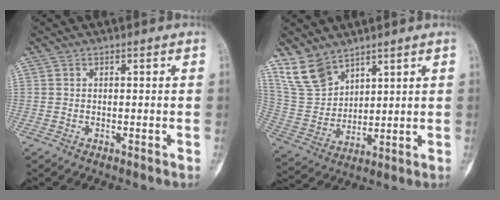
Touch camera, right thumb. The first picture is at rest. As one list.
[{"total": 9.7, "force": [7.4, 5.2, 3.5], "torque": [-0.063, -0.036, 0.170]}]